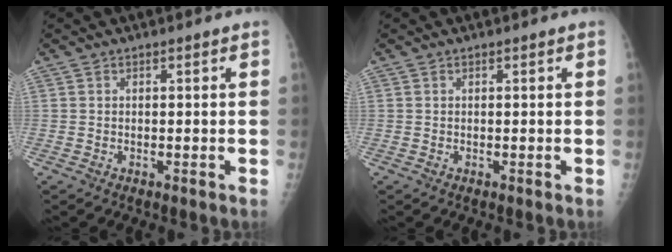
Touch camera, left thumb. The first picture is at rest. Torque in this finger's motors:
{"motor_torque": [-0.21, 0.01, -0.04, 0.01, -0.01]}